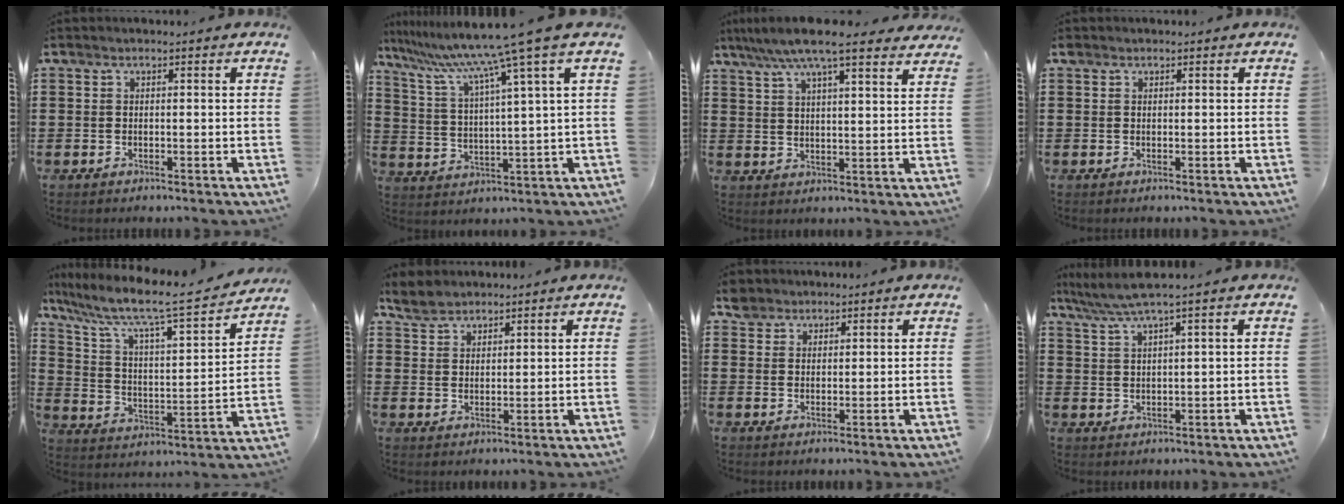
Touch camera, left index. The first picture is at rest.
{"total": 10.2, "force": [7.5, -1.8, 6.6], "torque": [-0.159, -0.043, 0.113]}
{"total": 7.9, "force": [6.6, 0.6, 4.2], "torque": [-0.100, -0.020, 0.117]}
{"total": 0.6, "force": [0.3, 0.4, 0.2], "torque": [-0.005, 0.003, 0.006]}
{"total": 8.3, "force": [6.7, 0.8, 4.8], "torque": [-0.124, -0.052, 0.103]}
{"total": 3.7, "force": [3.2, 1.7, 0.7], "torque": [-0.027, 0.003, 0.060]}
{"total": 2.9, "force": [2.4, 1.7, 0.1], "torque": [-0.013, 0.010, 0.047]}
{"total": 4.0, "force": [2.8, -0.3, 2.9], "torque": [-0.063, -0.006, 0.048]}